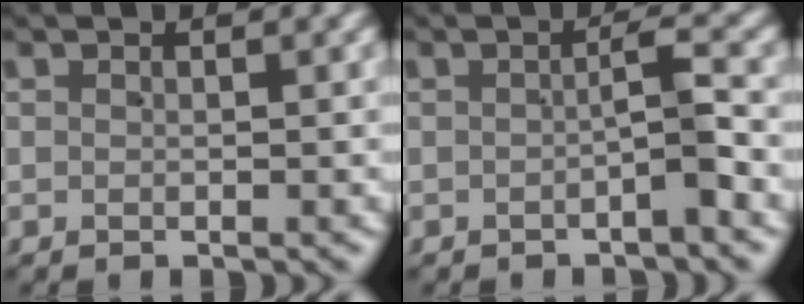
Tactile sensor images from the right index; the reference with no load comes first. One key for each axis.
{"total": 1.9, "fx": -0.8, "fy": 0.1, "fz": 1.7, "tx": -0.017, "ty": 0.007, "tz": -0.015}